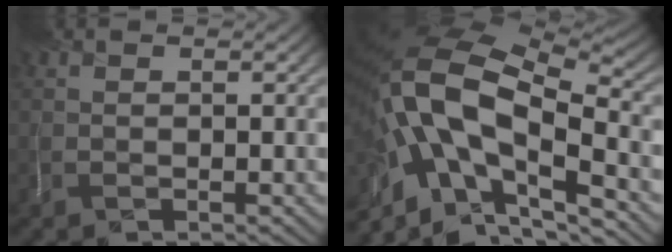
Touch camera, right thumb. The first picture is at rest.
{"total": 17.5, "force": [-3.6, 8.9, 14.6], "torque": [-0.300, -0.015, -0.052]}